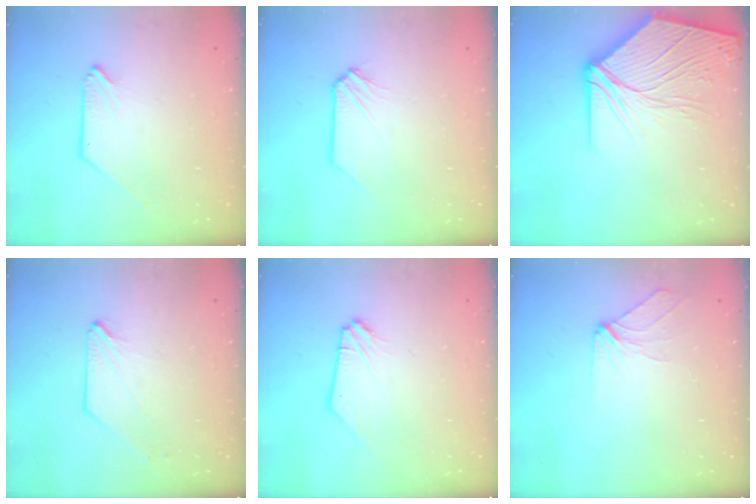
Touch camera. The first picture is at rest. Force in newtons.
{"total": 0.6, "press": 0.6, "slide": 0.0}
{"total": 15.4, "press": 15.2, "slide": 2.5}
{"total": 1.3, "press": 1.3, "slide": 0.3}
{"total": 0.8, "press": 0.7, "slide": 0.1}
{"total": 4.9, "press": 4.8, "slide": 1.0}